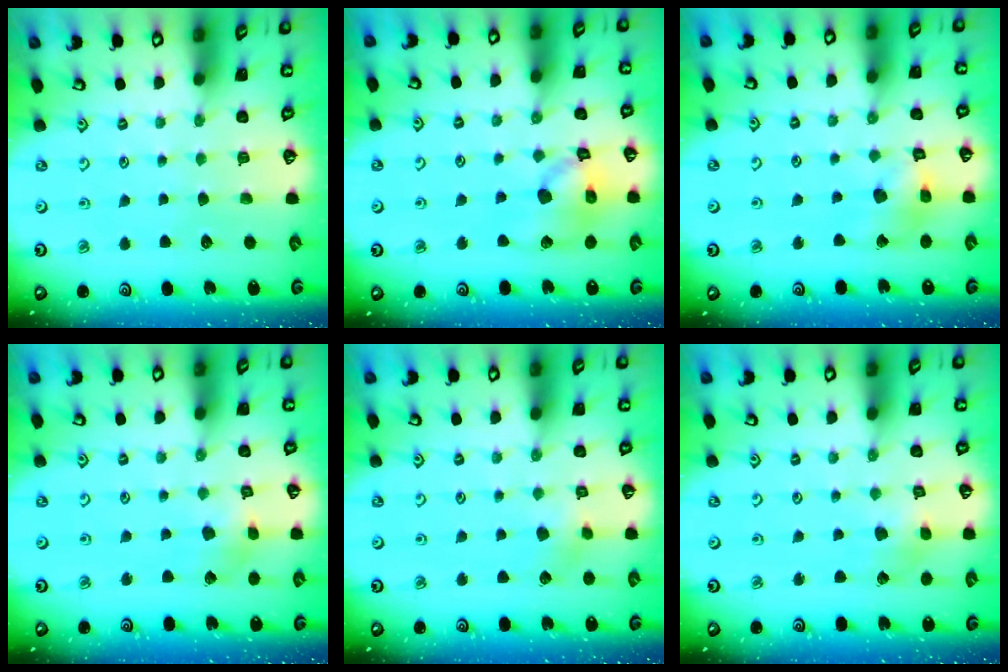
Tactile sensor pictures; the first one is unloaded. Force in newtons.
{"total": 14.0, "press": 13.9, "slide": 1.9}
{"total": 11.2, "press": 11.1, "slide": 1.4}
{"total": 3.4, "press": 3.4, "slide": 0.5}
{"total": 5.1, "press": 5.0, "slide": 0.8}
{"total": 3.6, "press": 3.6, "slide": 0.6}